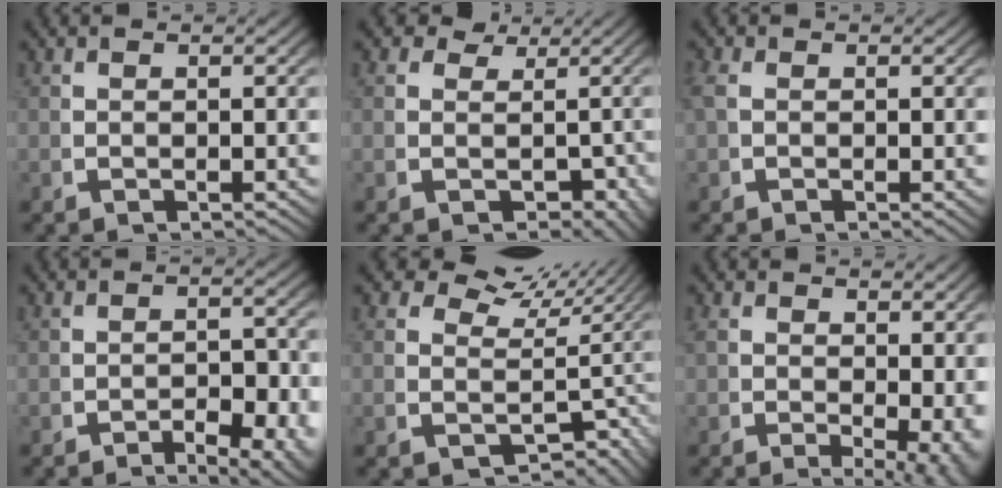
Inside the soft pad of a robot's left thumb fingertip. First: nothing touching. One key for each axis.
{"total": 2.8, "fx": 0.7, "fy": 2.3, "fz": 1.3, "tx": -0.016, "ty": -0.012, "tz": 0.015}
{"total": 1.1, "fx": 0.0, "fy": 0.6, "fz": 0.9, "tx": -0.027, "ty": -0.004, "tz": 0.006}
{"total": 5.7, "fx": -3.1, "fy": 2.5, "fz": 4.1, "tx": -0.062, "ty": -0.022, "tz": -0.042}
{"total": 6.3, "fx": 0.7, "fy": 4.9, "fz": 3.9, "tx": -0.047, "ty": -0.020, "tz": 0.017}
{"total": 4.6, "fx": -0.4, "fy": 2.4, "fz": 3.9, "tx": -0.056, "ty": -0.025, "tz": 0.006}